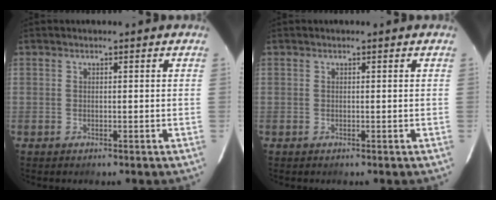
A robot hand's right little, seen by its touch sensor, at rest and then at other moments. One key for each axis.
{"total": 0.0}